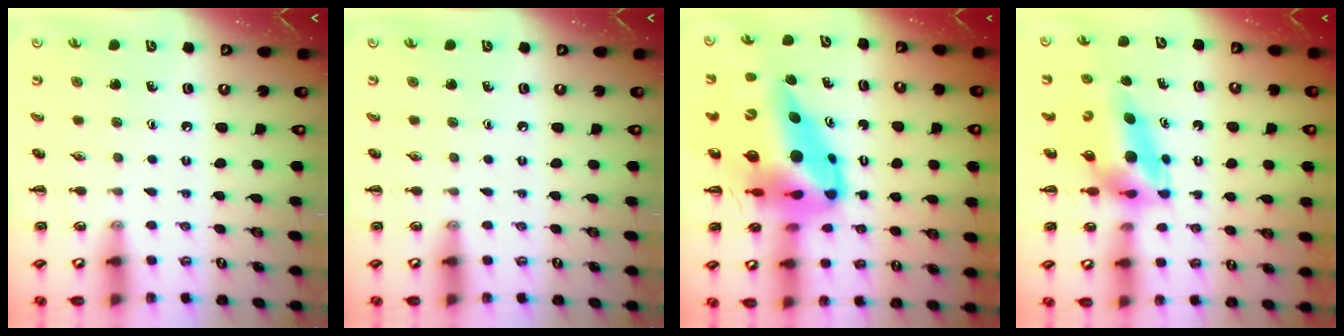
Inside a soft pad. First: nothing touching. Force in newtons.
{"total": 0.0}
{"total": 16.4, "press": 15.7, "slide": 4.8}
{"total": 6.8, "press": 6.5, "slide": 1.9}